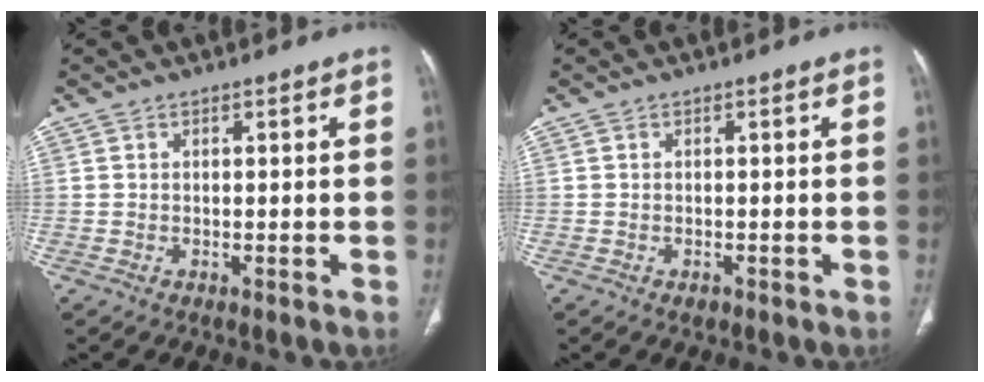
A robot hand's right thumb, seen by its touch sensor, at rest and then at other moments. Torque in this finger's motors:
{"motor_torque": [0.14, 0.16, 0.18, -0.26, 0.06]}